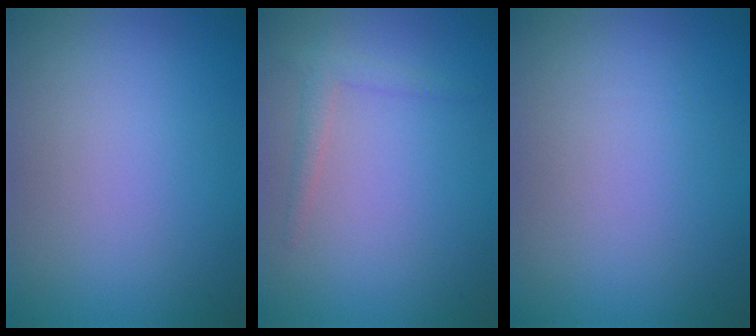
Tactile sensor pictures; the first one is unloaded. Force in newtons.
{"total": 1.5, "press": 1.4, "slide": 0.1}
{"total": 0.0}